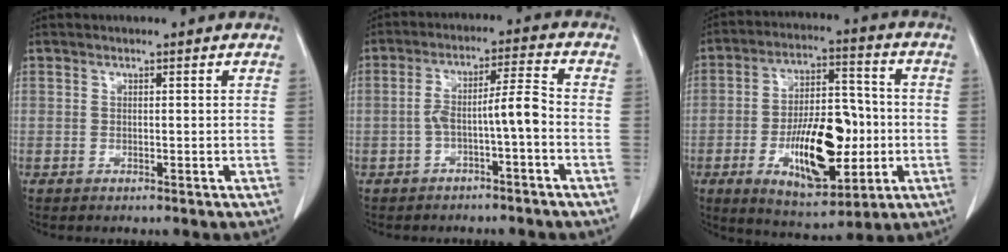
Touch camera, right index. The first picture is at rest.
{"total": 6.2, "force": [-2.1, 0.4, 5.8], "torque": [-0.107, 0.029, -0.031]}
{"total": 16.2, "force": [-3.6, 6.6, 14.4], "torque": [-0.248, 0.010, -0.051]}